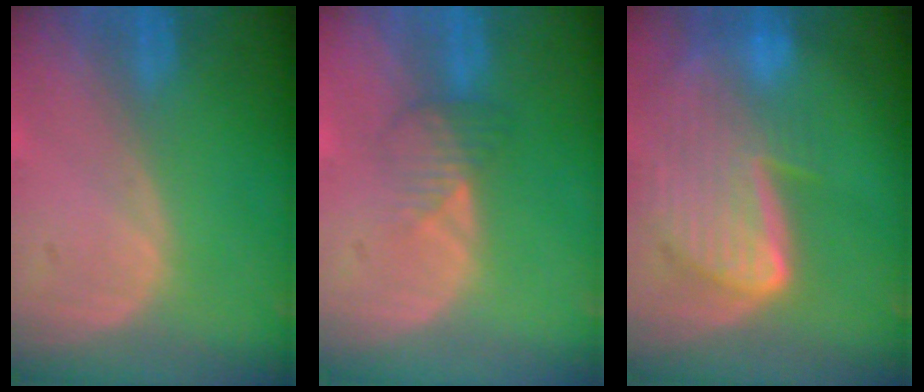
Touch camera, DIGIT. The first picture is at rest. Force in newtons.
{"total": 2.7, "press": 2.7, "slide": 0.3}
{"total": 9.8, "press": 8.3, "slide": 5.3}